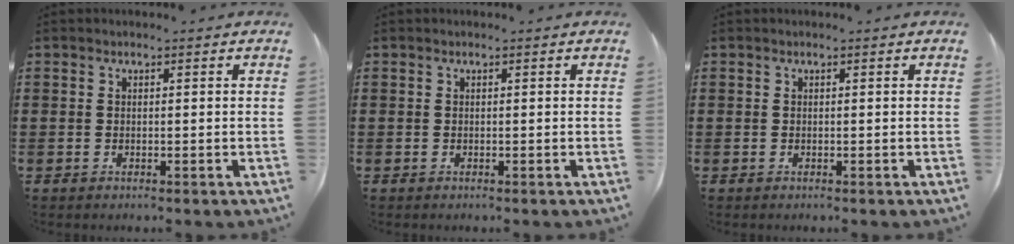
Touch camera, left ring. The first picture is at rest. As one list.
[{"total": 0.0}, {"total": 0.0}]